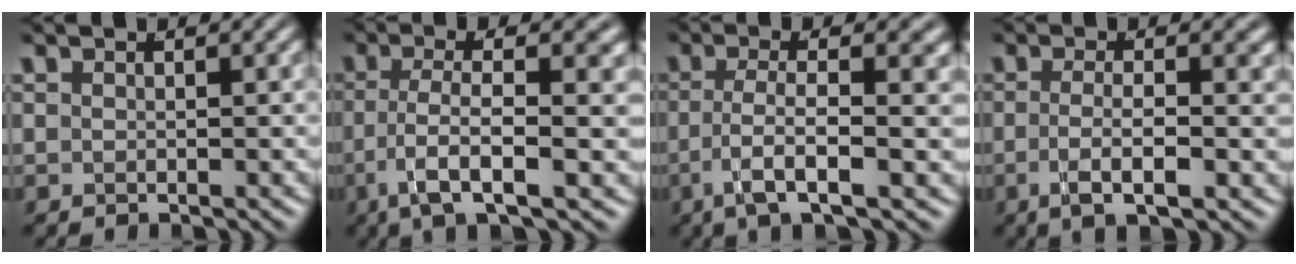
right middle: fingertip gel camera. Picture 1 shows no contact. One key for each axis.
{"total": 6.7, "fx": -1.2, "fy": 2.1, "fz": 6.3, "tx": -0.107, "ty": -0.015, "tz": -0.013}
{"total": 5.8, "fx": -1.1, "fy": 1.5, "fz": 5.5, "tx": -0.095, "ty": -0.012, "tz": -0.015}
{"total": 4.3, "fx": -1.2, "fy": 0.8, "fz": 4.1, "tx": -0.069, "ty": -0.016, "tz": -0.016}